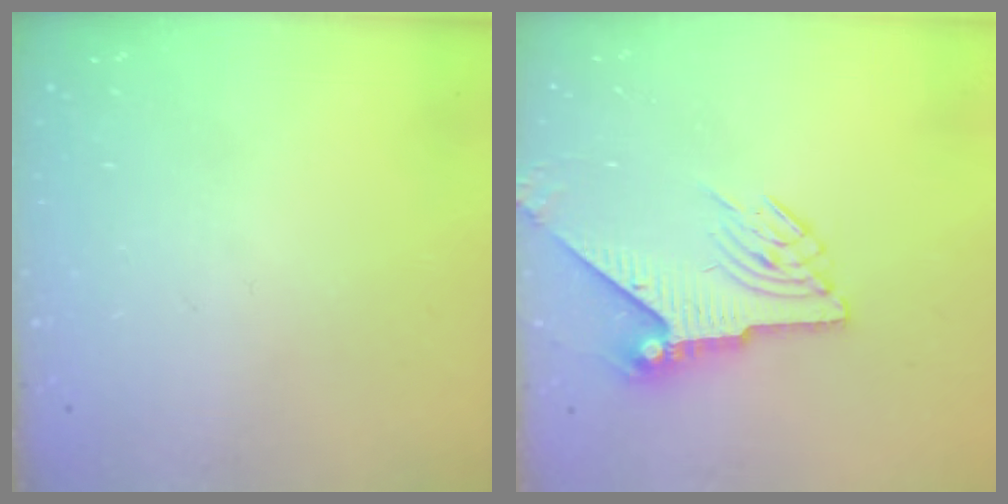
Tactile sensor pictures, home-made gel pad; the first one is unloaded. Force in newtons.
{"total": 7.4, "press": 7.4, "slide": 0.2}